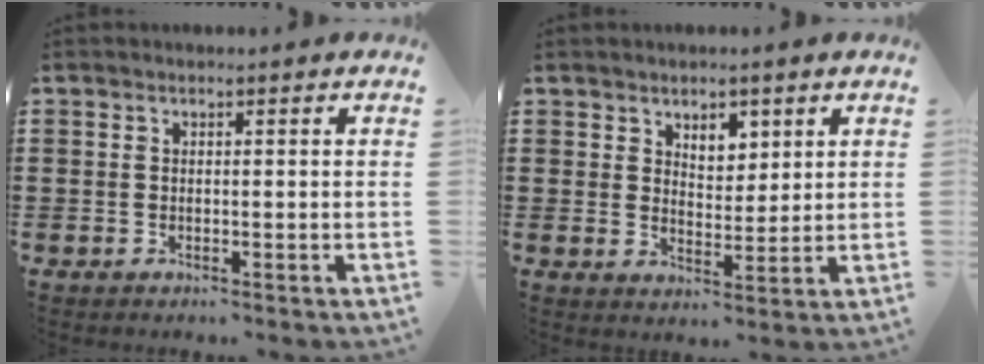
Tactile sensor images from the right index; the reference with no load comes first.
{"total": 3.8, "force": [2.8, 2.4, 0.8], "torque": [-0.021, 0.002, 0.050]}